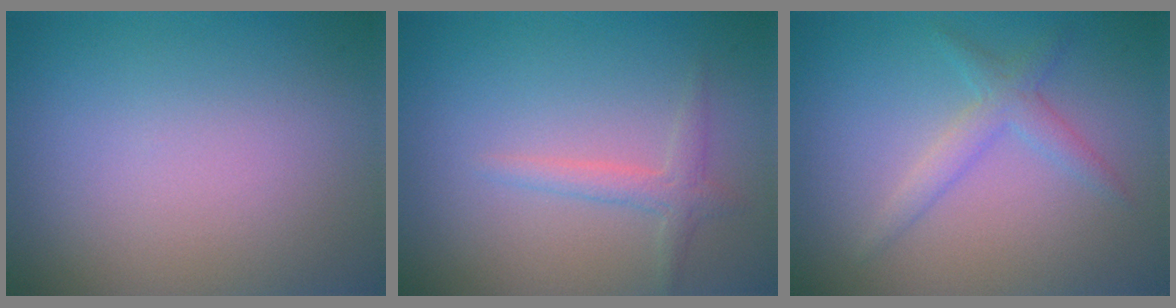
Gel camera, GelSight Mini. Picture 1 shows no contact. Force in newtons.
{"total": 1.6, "press": 1.6, "slide": 0.1}
{"total": 2.2, "press": 2.2, "slide": 0.2}